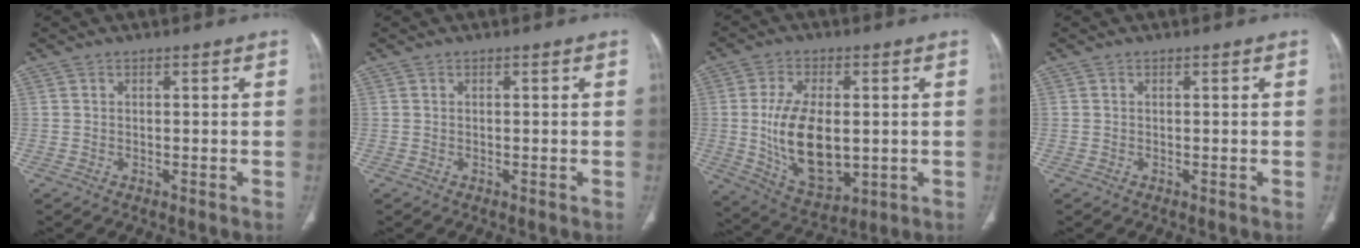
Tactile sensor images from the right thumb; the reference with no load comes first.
{"total": 0.0}
{"total": 15.3, "force": [-0.4, 8.3, 12.9], "torque": [-0.225, -0.014, 0.010]}
{"total": 0.0}